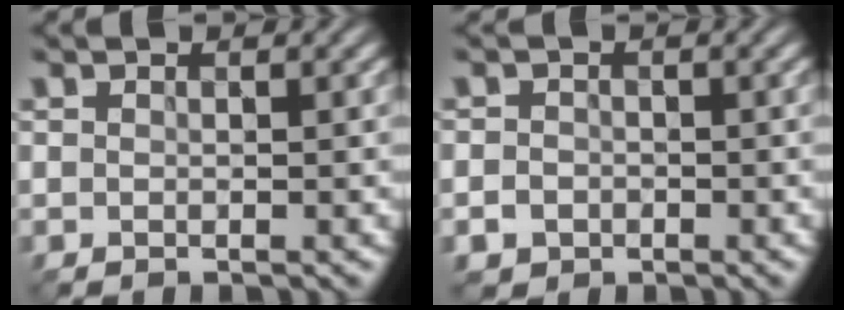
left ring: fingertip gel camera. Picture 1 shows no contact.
{"total": 1.9, "force": [-0.8, 1.6, 0.5], "torque": [0.002, -0.004, -0.017]}